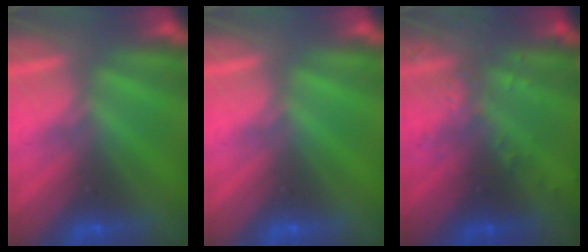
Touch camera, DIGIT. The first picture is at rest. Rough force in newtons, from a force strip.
{"total": 0.0}
{"total": 2.9}